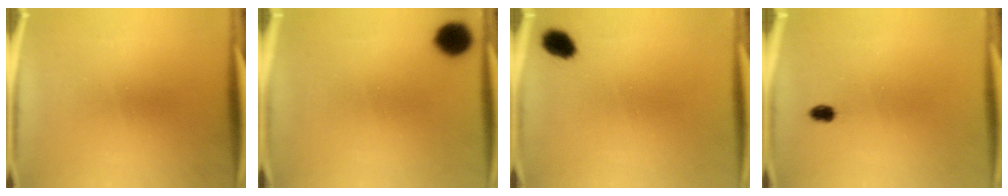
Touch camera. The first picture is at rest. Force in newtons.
{"total": 7.3}
{"total": 4.3}
{"total": 1.9}